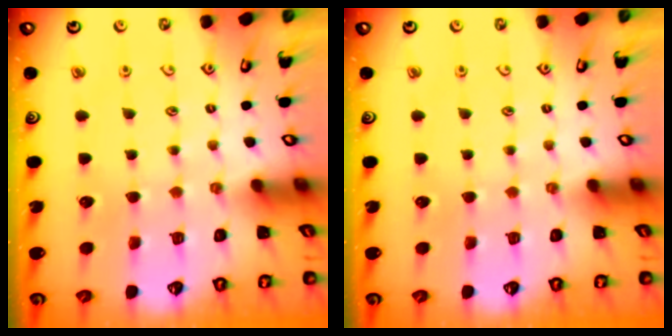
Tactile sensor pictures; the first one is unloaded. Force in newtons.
{"total": 0.0}